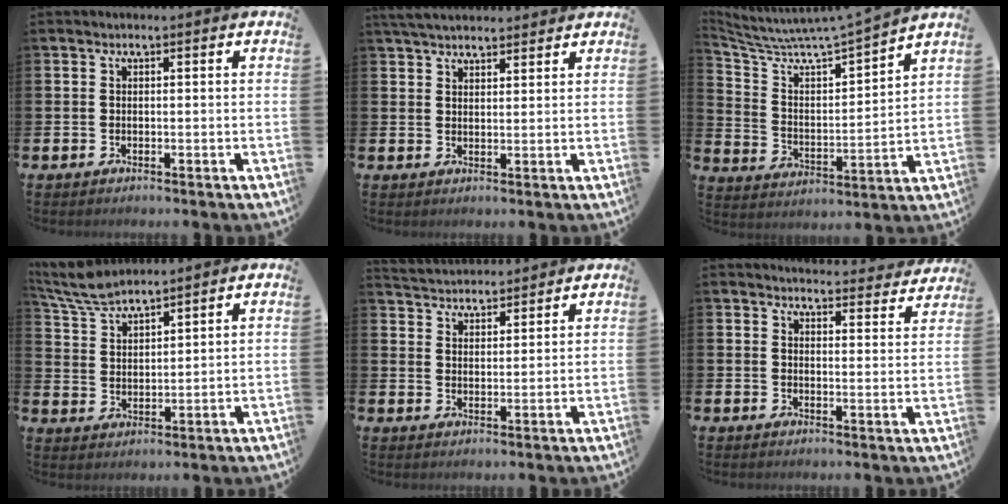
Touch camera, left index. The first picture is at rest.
{"total": 4.2, "force": [4.0, 1.1, 0.9], "torque": [-0.028, -0.012, 0.075]}
{"total": 7.0, "force": [6.5, 0.7, 2.7], "torque": [-0.083, -0.055, 0.103]}
{"total": 6.2, "force": [6.0, 0.8, 1.5], "torque": [-0.054, -0.021, 0.111]}
{"total": 4.1, "force": [4.0, 0.6, -0.4], "torque": [-0.010, -0.021, 0.073]}
{"total": 4.0, "force": [4.0, 0.4, 0.1], "torque": [-0.001, -0.033, 0.068]}